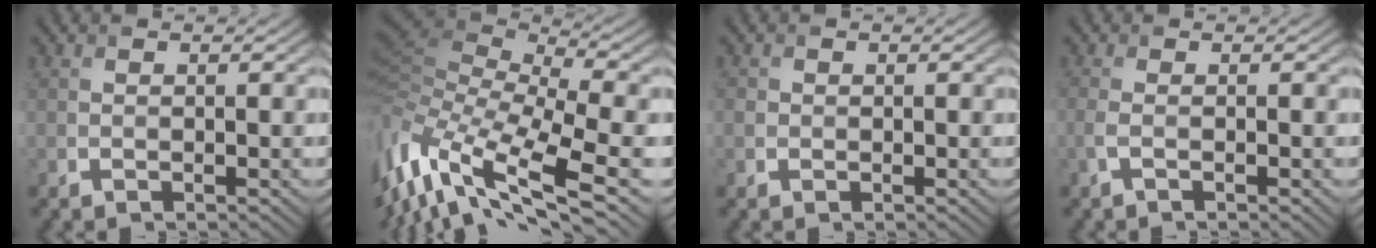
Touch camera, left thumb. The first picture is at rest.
{"total": 15.2, "force": [-5.4, 6.0, 12.9], "torque": [-0.322, -0.016, -0.081]}
{"total": 1.0, "force": [0.0, 1.0, 0.3], "torque": [-0.007, -0.003, -0.004]}
{"total": 1.9, "force": [-0.5, 0.4, 1.8], "torque": [-0.041, 0.000, -0.016]}